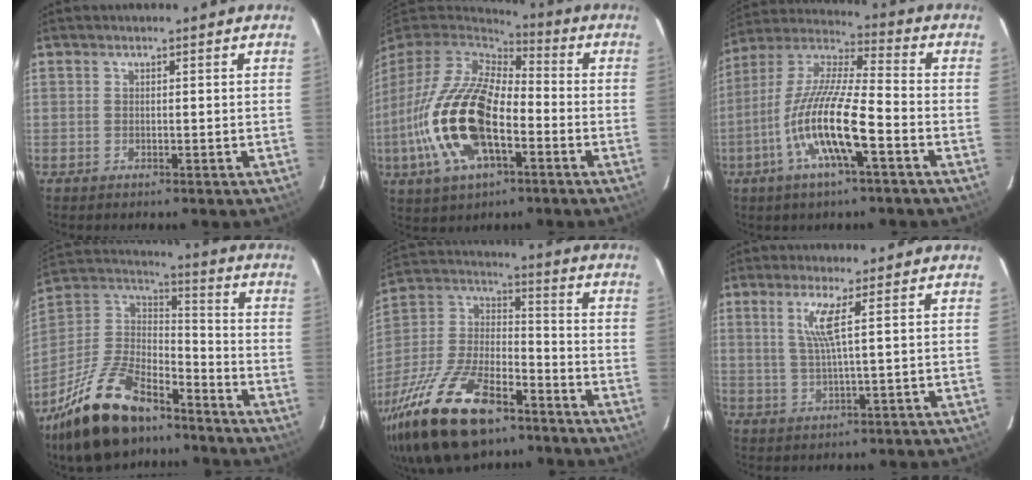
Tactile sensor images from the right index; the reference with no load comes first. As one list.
[{"total": 20.8, "force": [-5.5, 9.9, 17.4], "torque": [-0.373, -0.020, -0.103]}, {"total": 15.5, "force": [-6.1, 2.5, 14.1], "torque": [-0.279, -0.009, -0.125]}, {"total": 23.3, "force": [-16.5, 9.8, 13.2], "torque": [-0.277, -0.002, -0.285]}, {"total": 27.2, "force": [-17.2, 11.8, 17.5], "torque": [-0.369, -0.023, -0.295]}, {"total": 4.7, "force": [1.8, -0.7, 4.3], "torque": [-0.080, -0.004, 0.038]}]